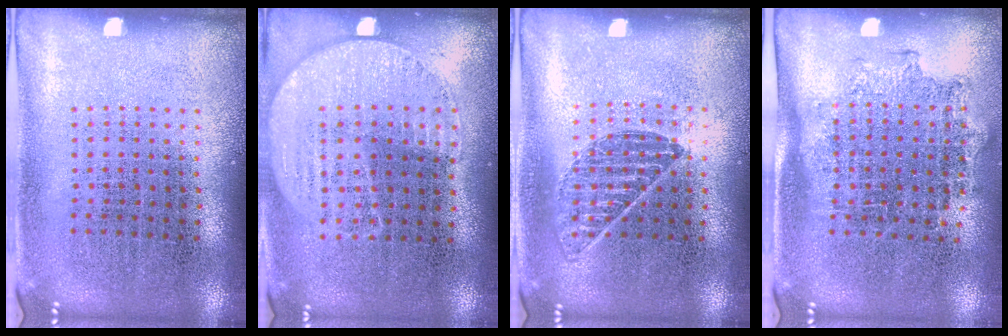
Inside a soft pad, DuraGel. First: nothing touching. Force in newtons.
{"total": 0.8, "press": 0.6, "slide": 0.5}
{"total": 0.9, "press": 0.8, "slide": 0.3}
{"total": 1.3, "press": 1.0, "slide": 0.8}